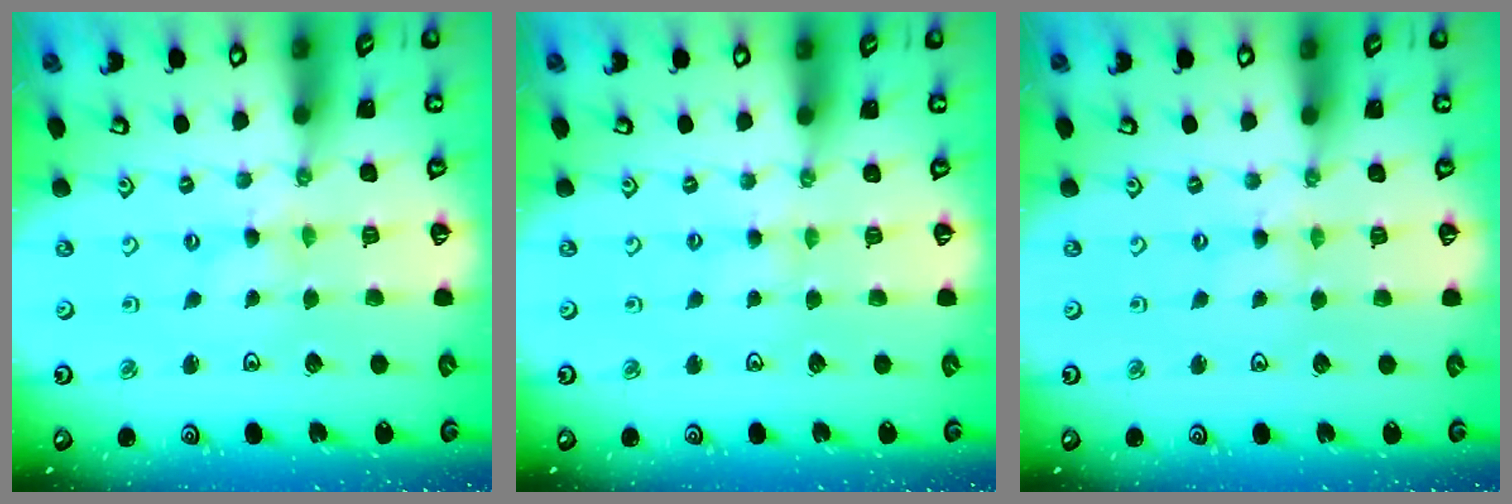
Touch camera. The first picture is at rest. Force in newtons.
{"total": 1.8, "press": 1.7, "slide": 0.3}
{"total": 0.0}